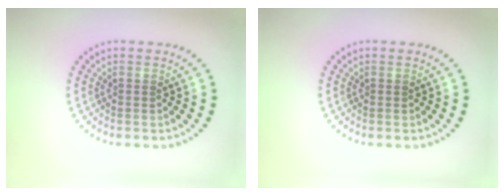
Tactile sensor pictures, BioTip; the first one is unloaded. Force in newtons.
{"total": 0.0}